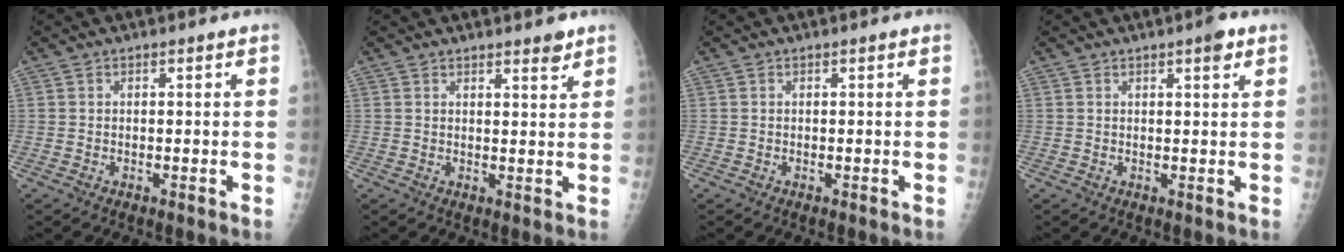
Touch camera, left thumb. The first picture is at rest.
{"total": 2.7, "force": [2.2, 0.7, 1.4], "torque": [-0.012, -0.016, 0.030]}
{"total": 0.0}
{"total": 2.6, "force": [1.5, 0.7, 2.0], "torque": [-0.023, -0.005, 0.018]}